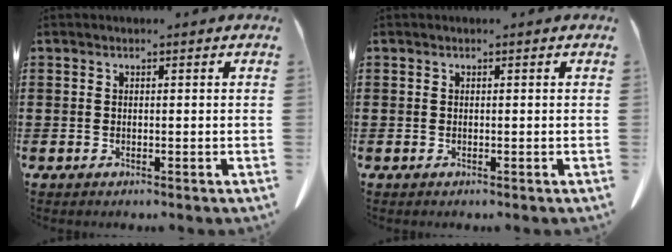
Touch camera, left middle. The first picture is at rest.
{"total": 0.0}